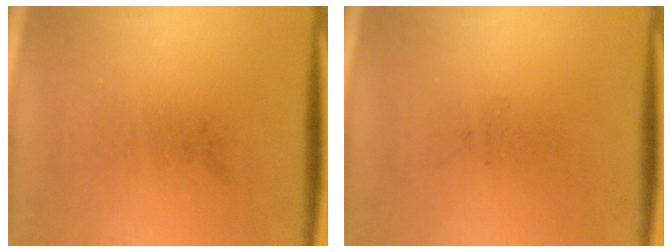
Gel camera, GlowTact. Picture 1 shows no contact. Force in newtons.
{"total": 0.0}